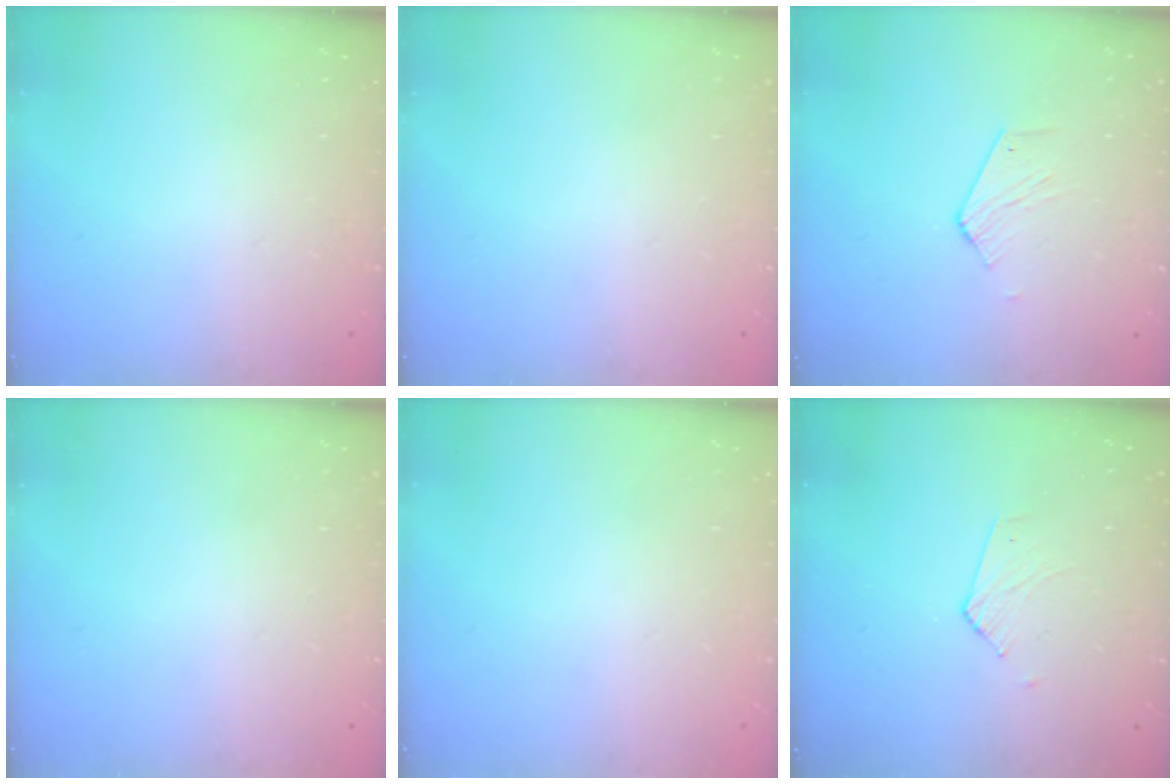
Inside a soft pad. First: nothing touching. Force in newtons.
{"total": 0.0}
{"total": 3.7, "press": 3.7, "slide": 0.2}
{"total": 0.0}
{"total": 0.0}
{"total": 2.9, "press": 2.9, "slide": 0.2}